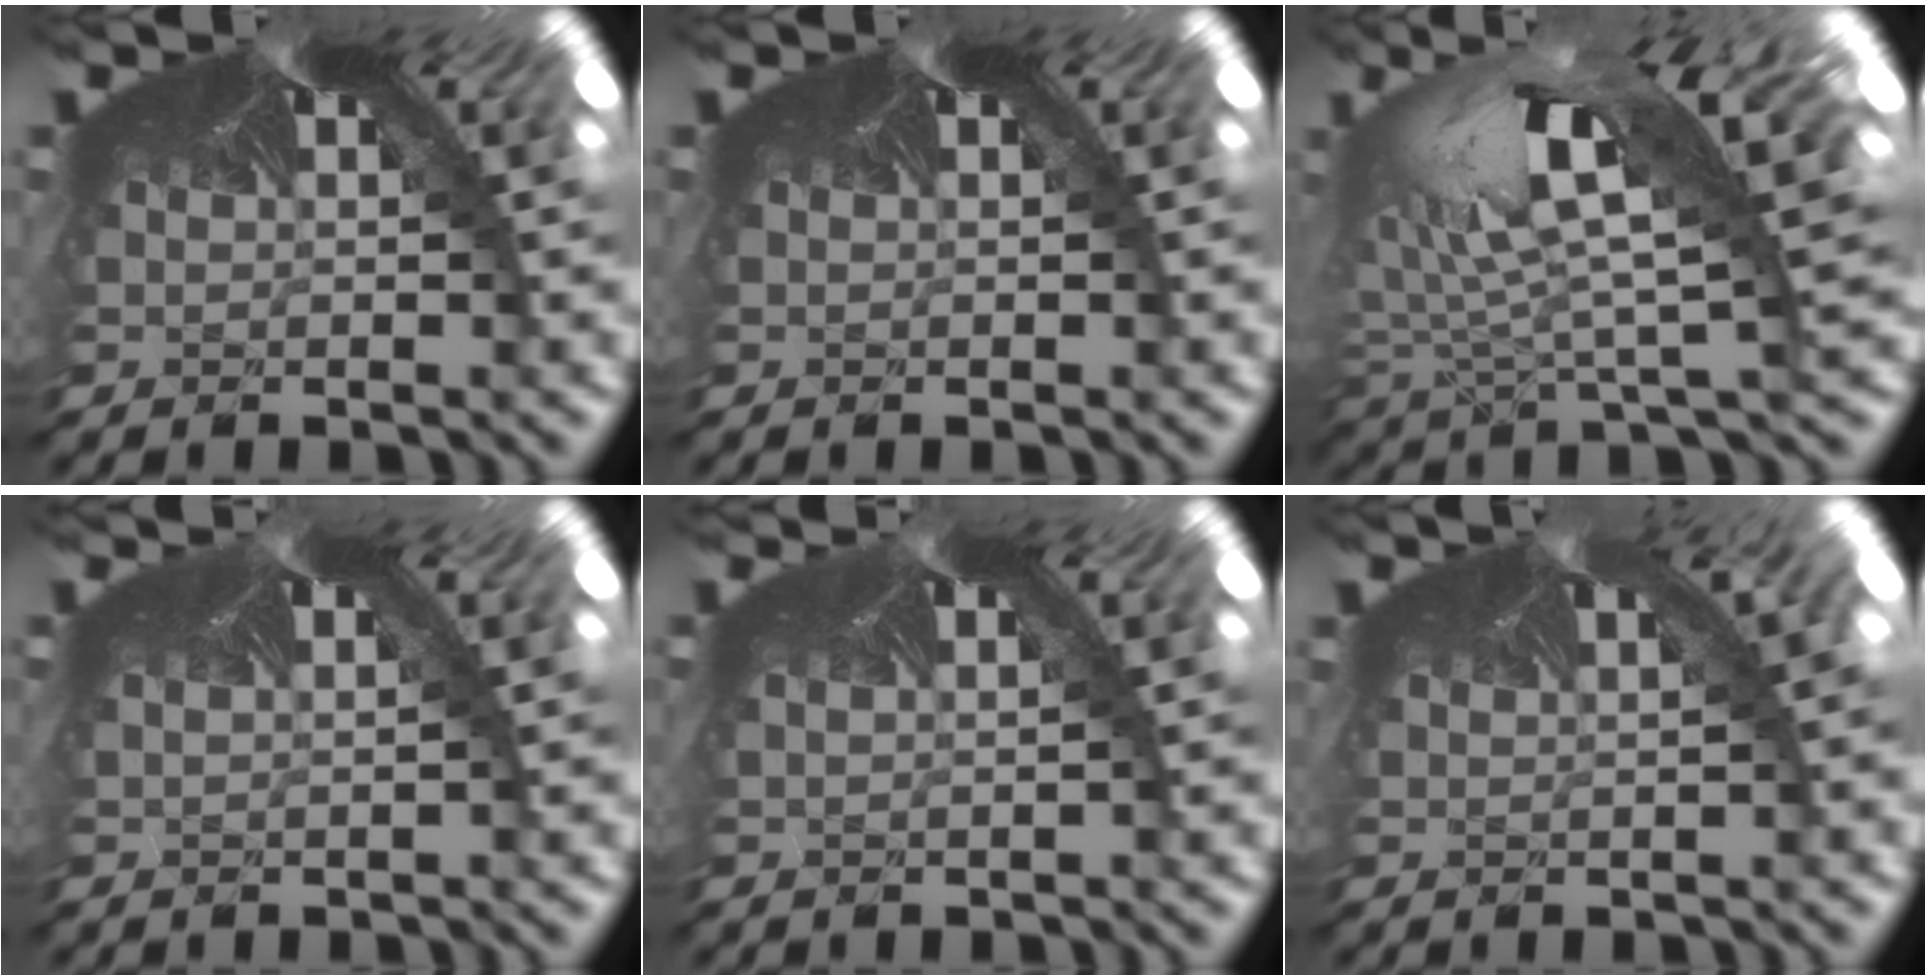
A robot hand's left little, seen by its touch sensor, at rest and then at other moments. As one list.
[{"total": 0.0}, {"total": 2.3, "force": [-1.6, -1.0, 1.3], "torque": [-0.074, -0.037, 0.006]}, {"total": 0.8, "force": [0.0, -0.4, -0.7], "torque": [-0.002, 0.009, -0.008]}, {"total": 0.8, "force": [0.1, -0.4, -0.7], "torque": [-0.003, 0.009, -0.008]}, {"total": 1.3, "force": [0.4, 0.5, 1.2], "torque": [-0.014, 0.009, 0.002]}]